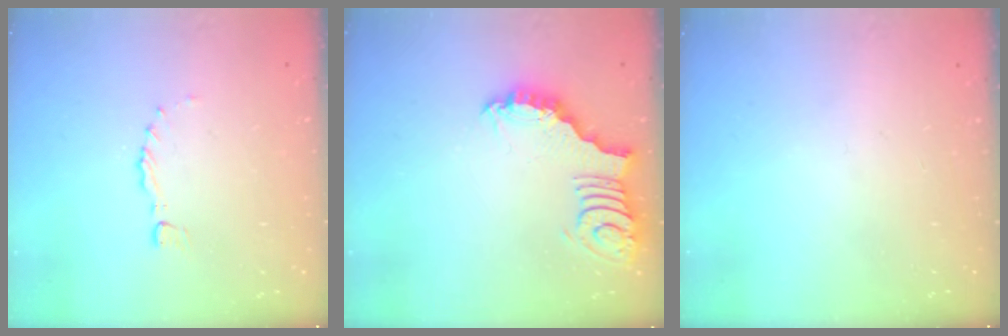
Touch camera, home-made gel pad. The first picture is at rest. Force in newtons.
{"total": 3.1, "press": 3.0, "slide": 0.3}
{"total": 0.0}